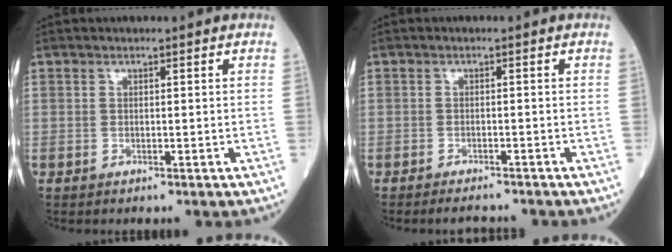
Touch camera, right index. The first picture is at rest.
{"total": 2.9, "force": [-2.7, 0.5, 0.8], "torque": [-0.010, -0.006, -0.040]}